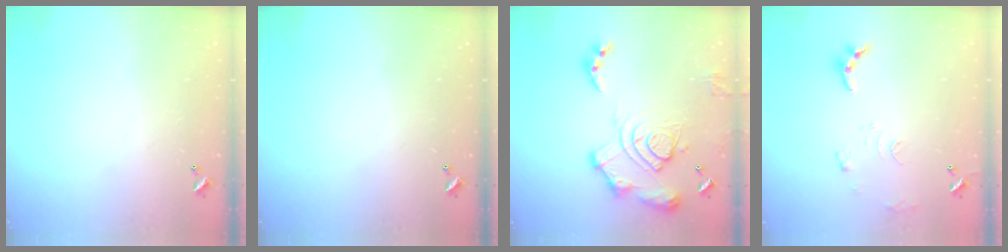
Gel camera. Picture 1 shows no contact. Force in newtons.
{"total": 0.0}
{"total": 16.1, "press": 16.0, "slide": 2.0}
{"total": 9.3, "press": 9.3, "slide": 0.6}